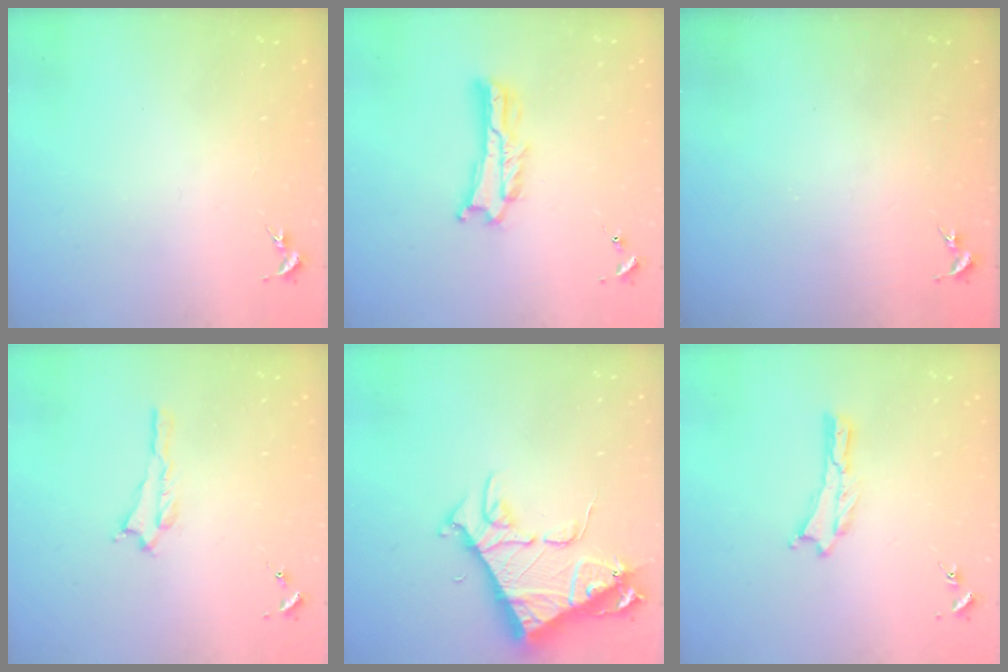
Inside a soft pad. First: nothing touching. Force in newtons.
{"total": 2.0, "press": 2.0, "slide": 0.3}
{"total": 0.0}
{"total": 0.6, "press": 0.6, "slide": 0.2}
{"total": 7.9, "press": 7.9, "slide": 0.9}
{"total": 0.0}